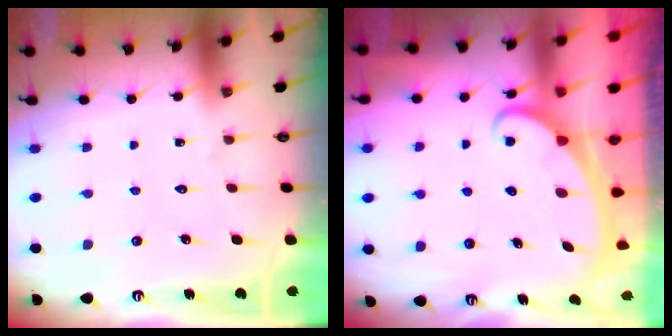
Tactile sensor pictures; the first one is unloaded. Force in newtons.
{"total": 2.3, "press": 2.3, "slide": 0.3}